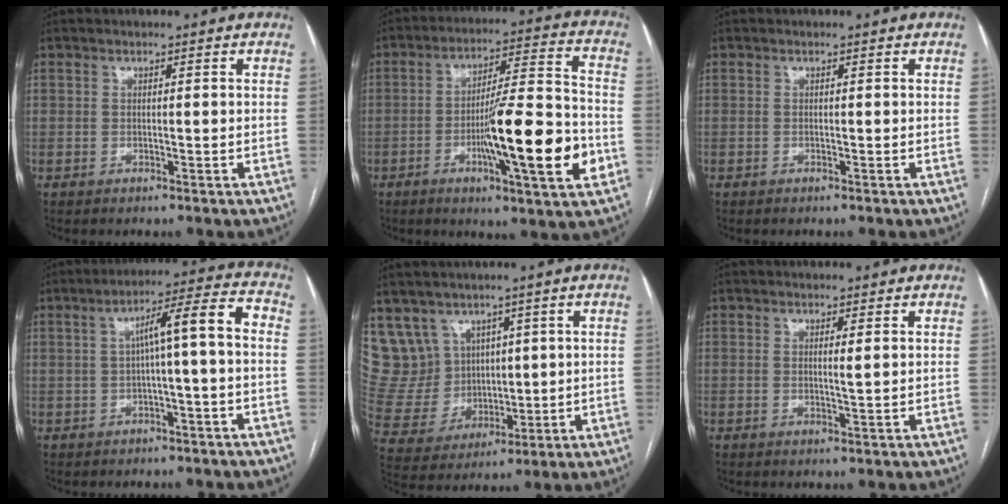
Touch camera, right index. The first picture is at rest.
{"total": 17.7, "force": [-5.1, 1.2, 16.9], "torque": [-0.268, -0.005, -0.077]}
{"total": 0.0}
{"total": 7.8, "force": [-0.4, 0.2, 7.8], "torque": [-0.115, 0.034, -0.006]}
{"total": 10.2, "force": [6.2, 8.1, 0.8], "torque": [-0.037, 0.045, 0.147]}
{"total": 1.1, "force": [0.3, -0.2, 1.0], "torque": [-0.022, 0.000, 0.008]}